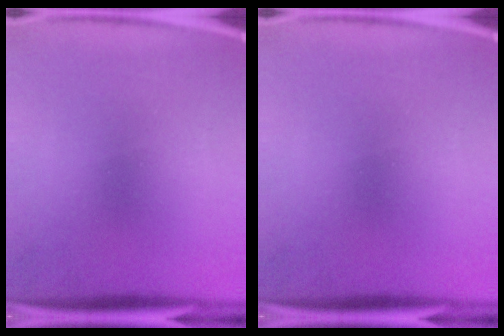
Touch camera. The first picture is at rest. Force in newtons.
{"total": 0.0}